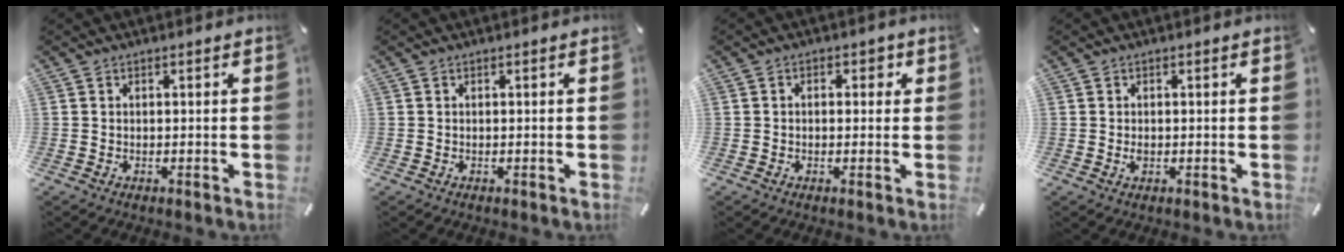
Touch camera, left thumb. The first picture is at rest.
{"total": 0.0}
{"total": 2.4, "force": [-0.2, 1.7, 1.6], "torque": [-0.018, 0.005, -0.010]}
{"total": 1.1, "force": [-0.1, 0.8, 0.7], "torque": [-0.015, 0.001, -0.002]}